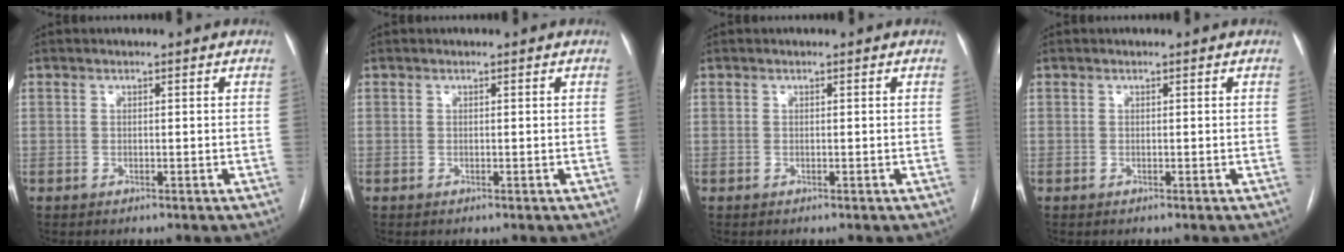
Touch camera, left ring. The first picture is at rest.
{"total": 0.0}
{"total": 0.0}
{"total": 0.0}